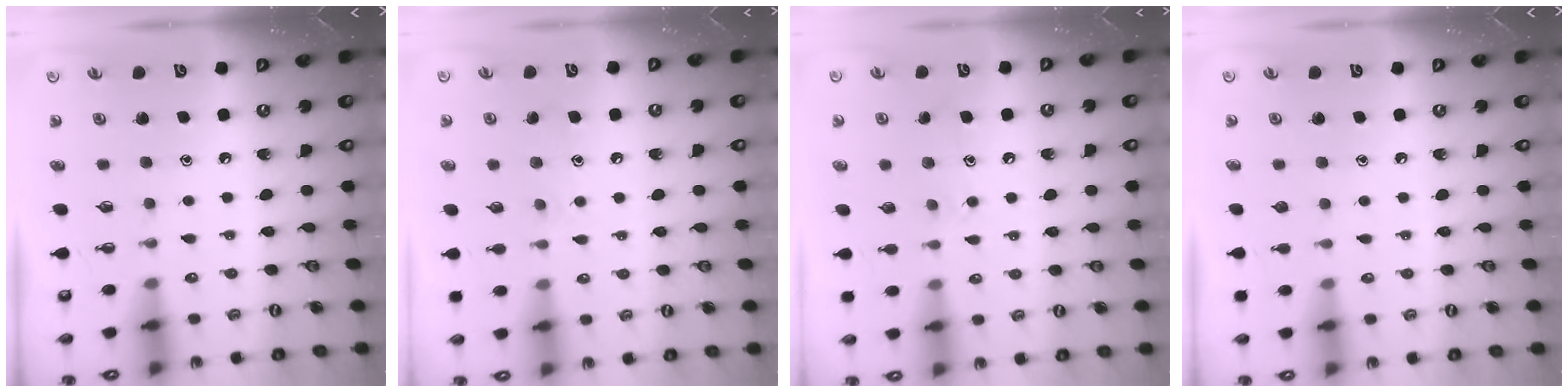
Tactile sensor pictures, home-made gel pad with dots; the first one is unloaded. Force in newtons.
{"total": 7.3, "press": 7.3, "slide": 0.6}
{"total": 8.9, "press": 8.8, "slide": 0.6}
{"total": 0.0}